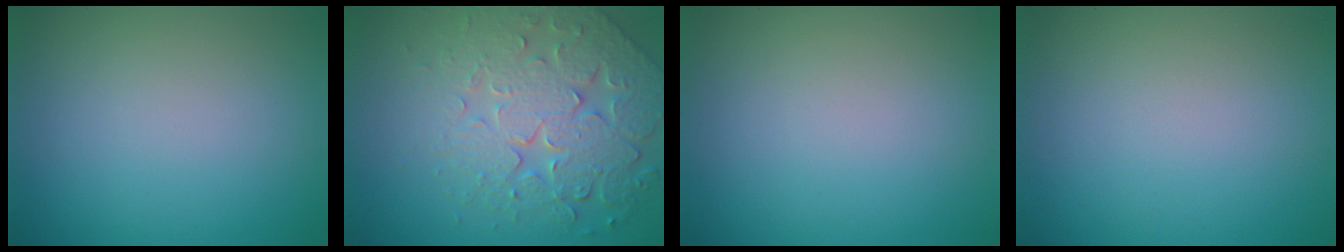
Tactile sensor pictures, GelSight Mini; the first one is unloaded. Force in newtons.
{"total": 6.4, "press": 5.5, "slide": 3.4}
{"total": 0.0}
{"total": 0.0}